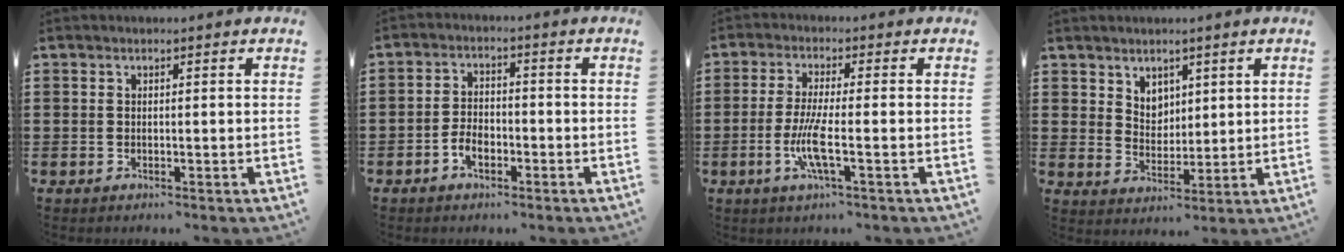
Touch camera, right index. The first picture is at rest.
{"total": 3.4, "force": [-1.8, 2.0, 2.0], "torque": [-0.044, 0.004, -0.036]}
{"total": 6.4, "force": [-1.6, 0.7, 6.1], "torque": [-0.138, -0.020, -0.037]}
{"total": 4.3, "force": [3.1, 2.9, 0.5], "torque": [-0.023, 0.003, 0.059]}